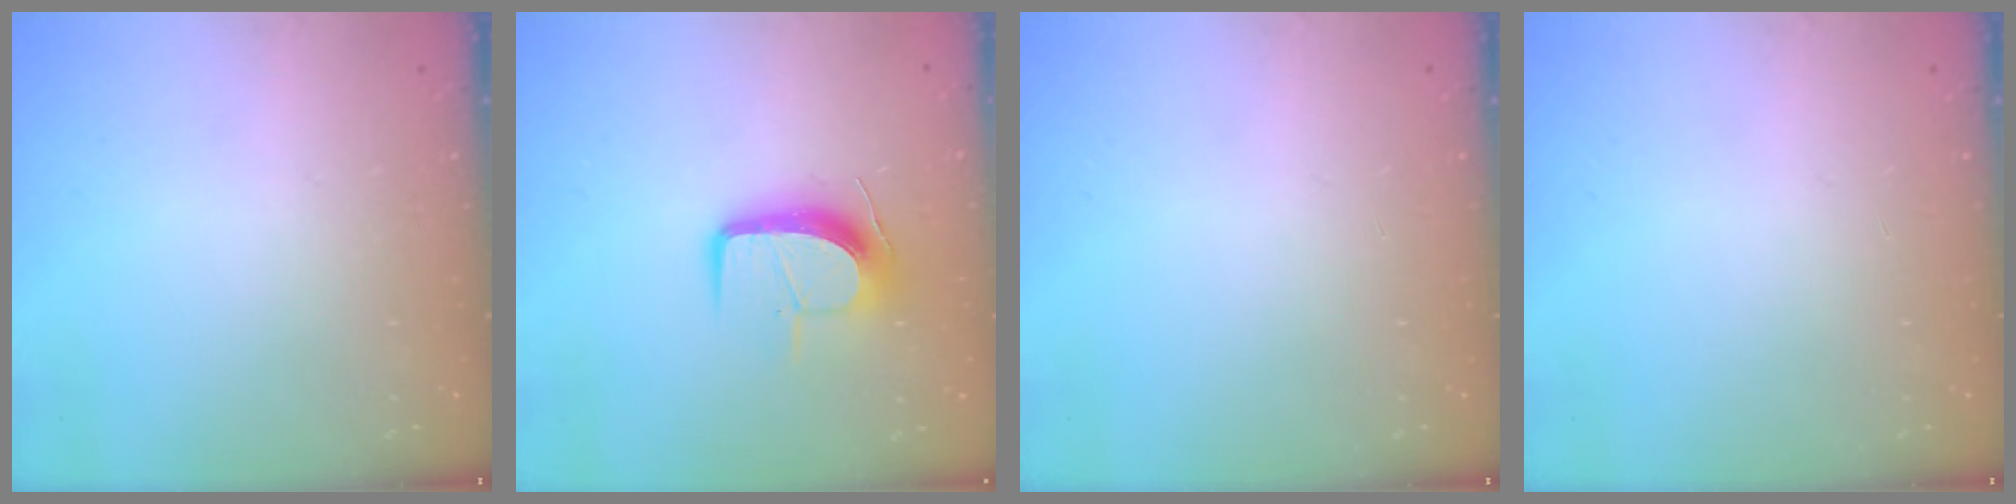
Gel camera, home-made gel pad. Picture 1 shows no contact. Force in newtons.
{"total": 11.1, "press": 11.1, "slide": 0.5}
{"total": 0.0}
{"total": 0.0}